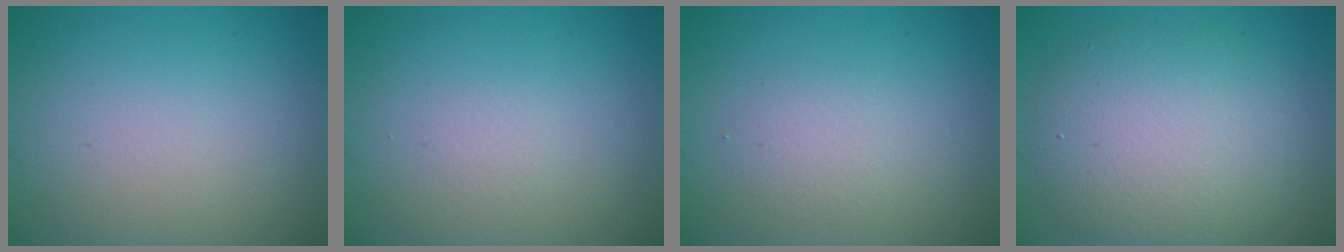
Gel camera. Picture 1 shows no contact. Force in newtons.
{"total": 0.6, "press": 0.6, "slide": 0.1}
{"total": 1.5, "press": 1.5, "slide": 0.1}
{"total": 6.8, "press": 6.8, "slide": 0.4}